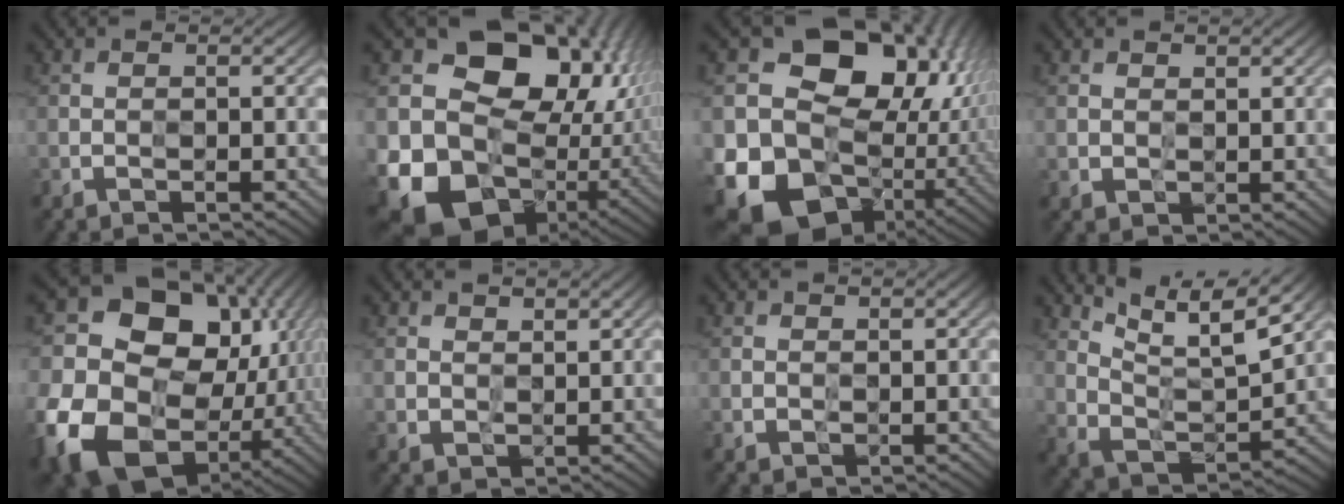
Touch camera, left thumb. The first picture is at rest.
{"total": 21.0, "force": [0.7, 17.1, 12.1], "torque": [-0.210, -0.036, 0.018]}
{"total": 19.6, "force": [-0.8, 16.0, 11.3], "torque": [-0.196, -0.029, 0.003]}
{"total": 1.6, "force": [1.3, 1.0, -0.1], "torque": [0.002, -0.003, 0.027]}
{"total": 21.9, "force": [-2.3, 17.6, 12.9], "torque": [-0.263, -0.066, -0.024]}
{"total": 2.5, "force": [2.0, 1.5, 0.4], "torque": [-0.010, -0.005, 0.045]}
{"total": 1.3, "force": [1.0, 0.8, -0.2], "torque": [0.005, -0.003, 0.022]}
{"total": 9.8, "force": [7.4, 3.1, 5.6], "torque": [-0.123, -0.008, 0.144]}